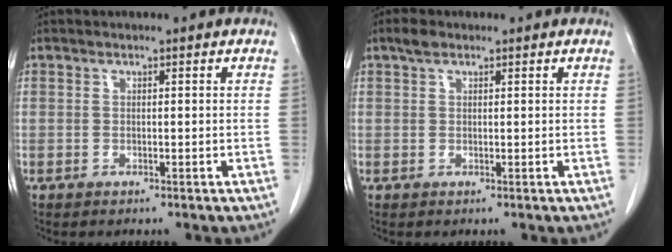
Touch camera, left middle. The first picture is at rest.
{"total": 1.5, "force": [1.0, 0.8, 0.8], "torque": [-0.017, 0.011, 0.018]}